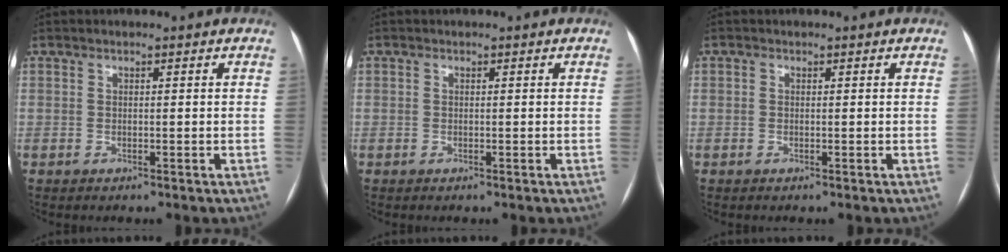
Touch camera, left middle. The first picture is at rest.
{"total": 0.0}
{"total": 3.0, "force": [-1.8, -1.9, -1.3], "torque": [0.024, -0.014, -0.025]}